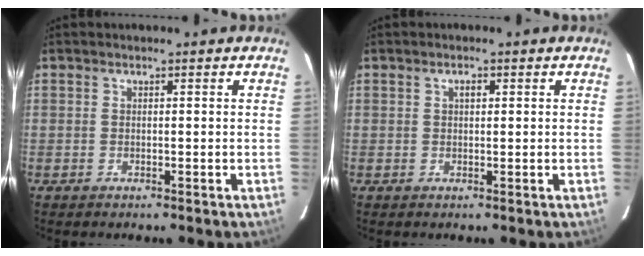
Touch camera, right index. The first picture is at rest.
{"total": 1.2, "force": [0.4, 0.7, 0.9], "torque": [-0.013, 0.006, 0.007]}